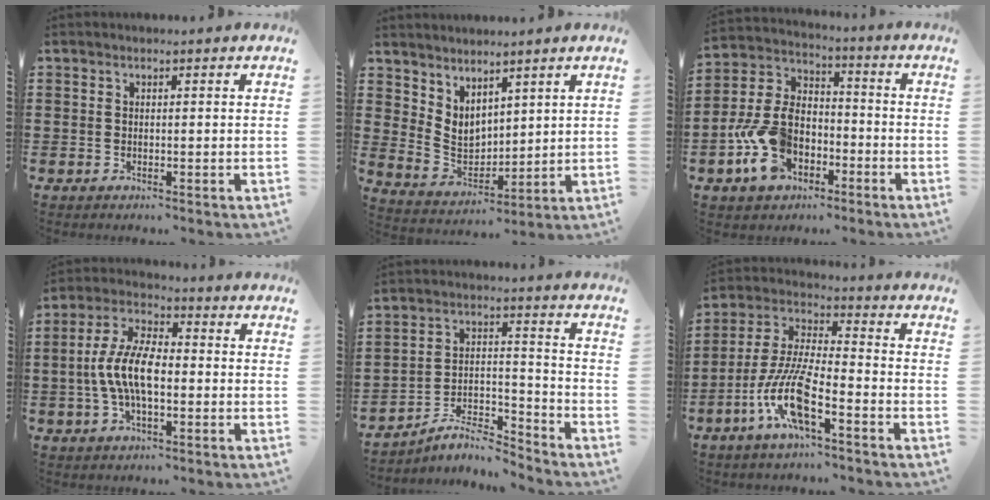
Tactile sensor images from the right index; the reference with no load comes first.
{"total": 4.8, "force": [3.4, 3.0, 1.5], "torque": [-0.048, -0.012, 0.067]}
{"total": 11.5, "force": [-4.4, 7.6, 7.5], "torque": [-0.199, 0.007, -0.087]}
{"total": 9.2, "force": [-1.4, 4.2, 8.0], "torque": [-0.188, -0.003, -0.035]}
{"total": 7.3, "force": [-6.7, 1.4, 2.5], "torque": [-0.040, 0.011, -0.128]}
{"total": 10.9, "force": [-5.6, 2.5, 9.1], "torque": [-0.211, -0.008, -0.112]}